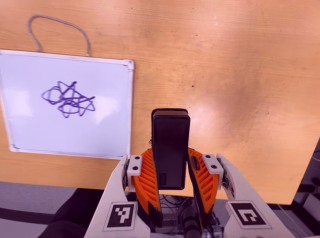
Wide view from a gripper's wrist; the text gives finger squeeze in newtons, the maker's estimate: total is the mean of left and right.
{"total": 5.4, "left": 3.7, "right": 7.1}